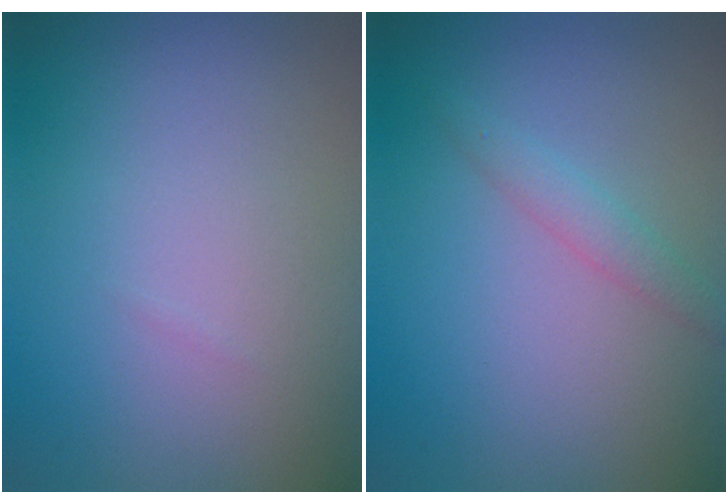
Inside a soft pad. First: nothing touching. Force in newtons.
{"total": 1.5, "press": 1.5, "slide": 0.1}